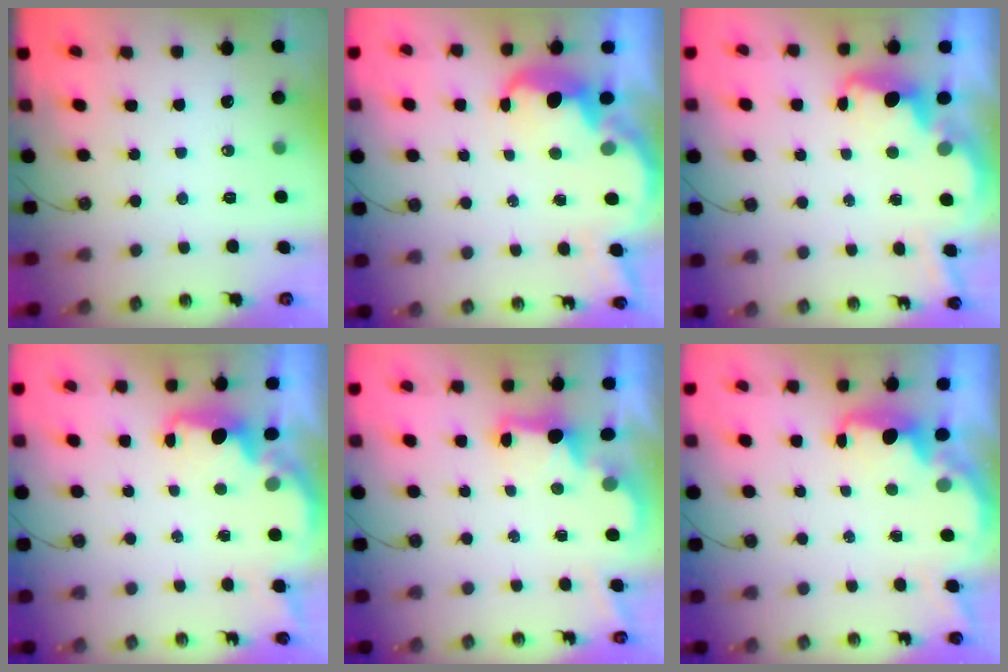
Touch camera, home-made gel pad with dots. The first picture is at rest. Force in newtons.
{"total": 6.3, "press": 6.3, "slide": 0.9}
{"total": 3.8, "press": 3.8, "slide": 0.7}
{"total": 2.1, "press": 2.0, "slide": 0.8}
{"total": 2.1, "press": 2.0, "slide": 0.7}
{"total": 2.3, "press": 2.2, "slide": 0.8}